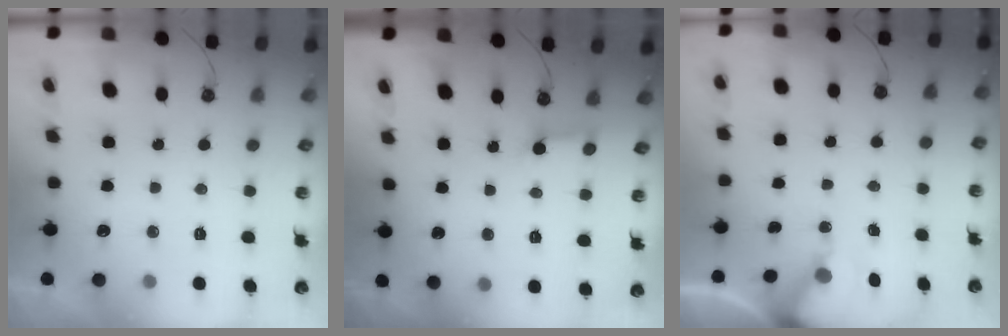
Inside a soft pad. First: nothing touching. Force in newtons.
{"total": 2.5, "press": 2.5, "slide": 0.2}
{"total": 6.8, "press": 6.8, "slide": 0.5}